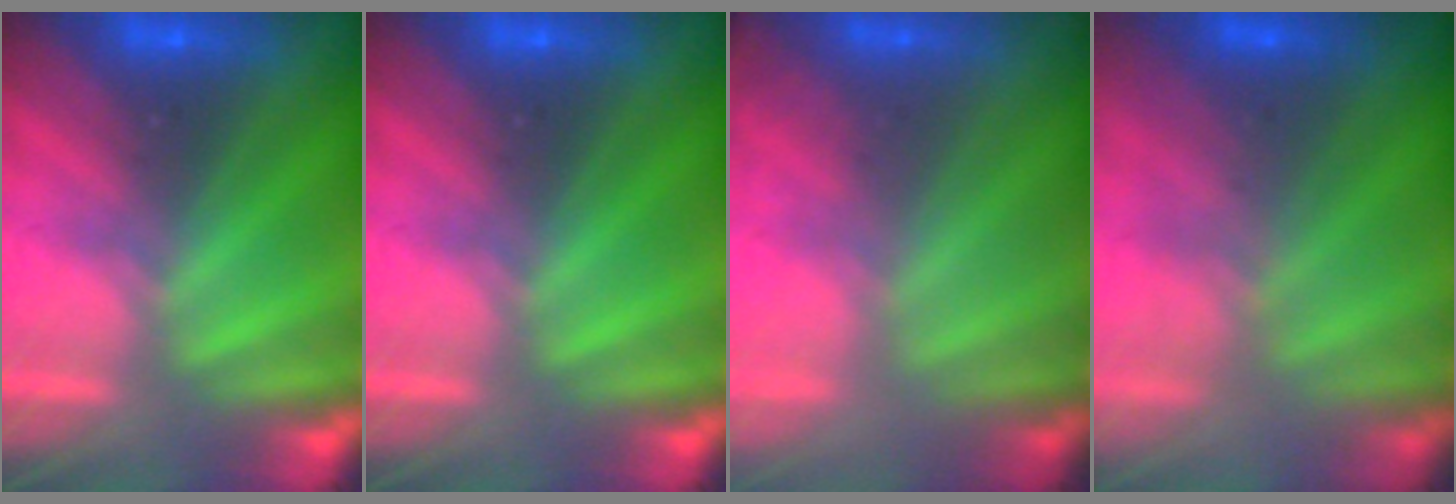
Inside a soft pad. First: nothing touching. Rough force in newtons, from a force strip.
{"total": 0.0}
{"total": 2.0}
{"total": 3.7}